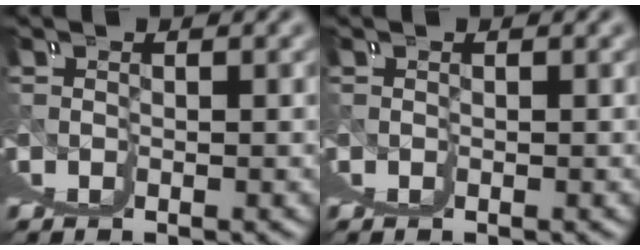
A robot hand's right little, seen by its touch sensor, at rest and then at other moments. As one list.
[{"total": 0.0}]